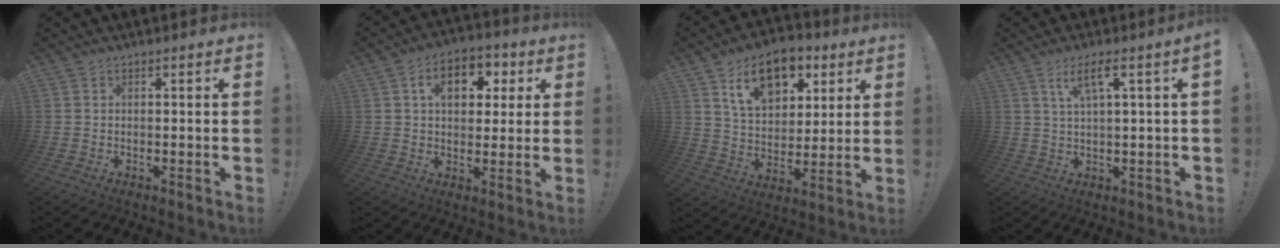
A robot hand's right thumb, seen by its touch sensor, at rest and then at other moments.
{"total": 10.6, "force": [3.3, 7.3, 6.9], "torque": [-0.092, 0.002, 0.055]}
{"total": 15.9, "force": [8.7, 9.9, 8.9], "torque": [-0.131, -0.035, 0.157]}
{"total": 5.7, "force": [2.1, 0.0, 5.3], "torque": [-0.096, -0.003, 0.033]}